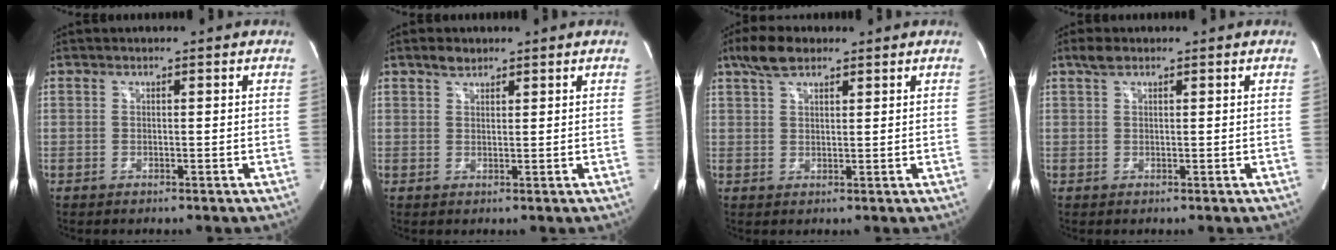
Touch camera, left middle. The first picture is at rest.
{"total": 2.0, "force": [1.6, 0.9, 0.7], "torque": [-0.018, 0.003, 0.030]}
{"total": 5.5, "force": [3.8, 2.1, 3.3], "torque": [-0.073, 0.017, 0.075]}
{"total": 1.8, "force": [1.3, 0.6, 1.0], "torque": [-0.025, 0.012, 0.026]}